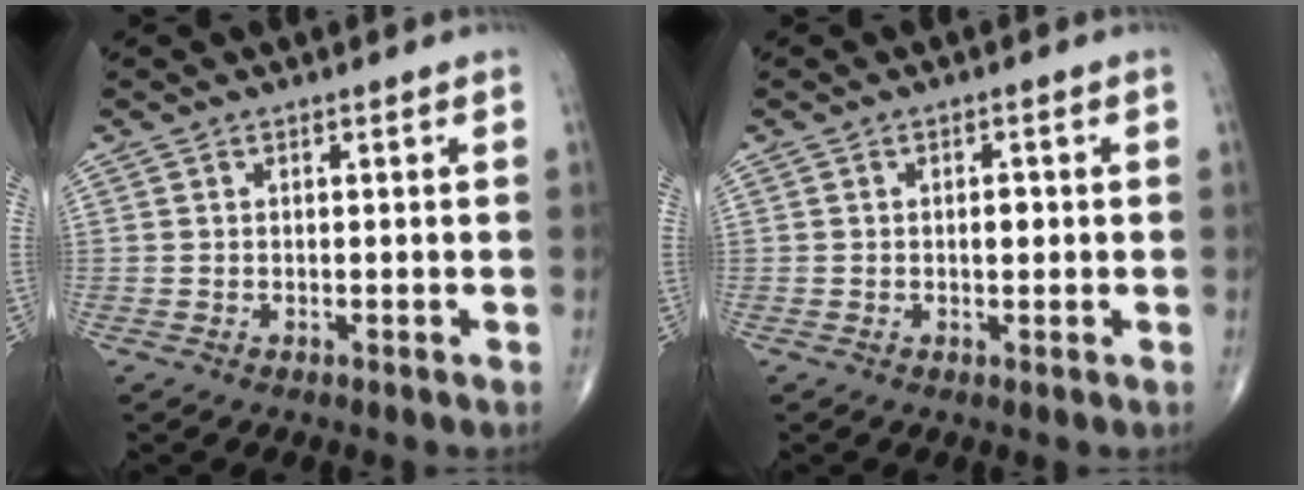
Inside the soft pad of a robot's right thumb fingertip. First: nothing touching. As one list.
[{"total": 1.8, "force": [0.0, 1.0, 1.5], "torque": [-0.019, 0.001, -0.002]}]